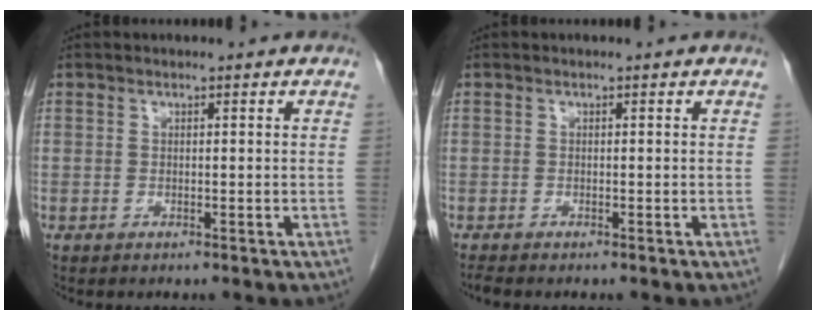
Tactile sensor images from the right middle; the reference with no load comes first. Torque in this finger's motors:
{"motor_torque": [0.01, 0.11, -0.04, 0.01]}